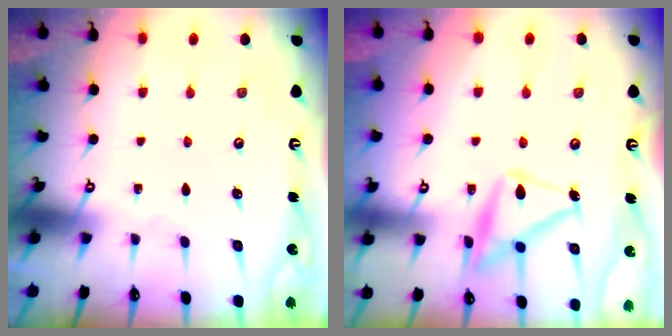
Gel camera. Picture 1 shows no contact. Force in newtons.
{"total": 15.7, "press": 15.7, "slide": 0.6}